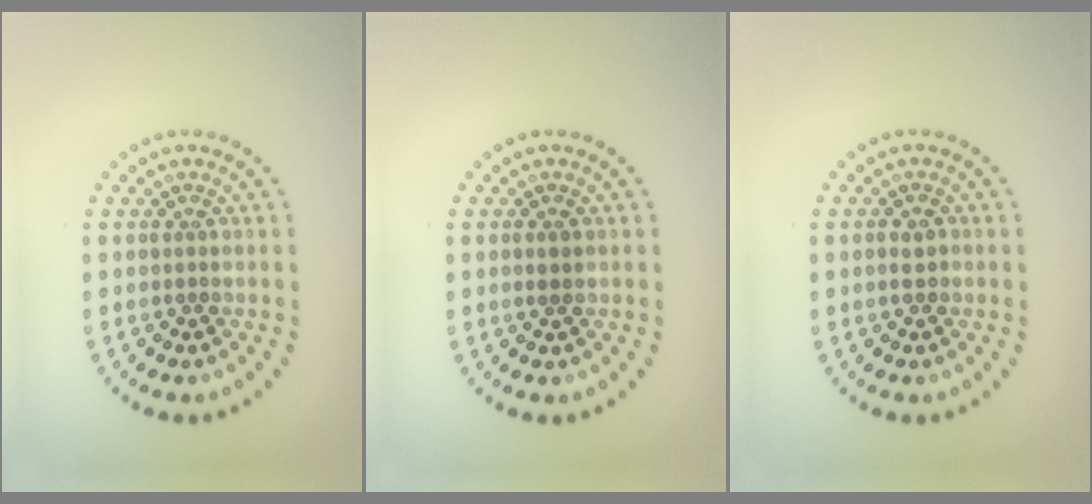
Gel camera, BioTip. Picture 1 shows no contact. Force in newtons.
{"total": 0.9, "press": 0.8, "slide": 0.3}
{"total": 1.1, "press": 1.1, "slide": 0.2}